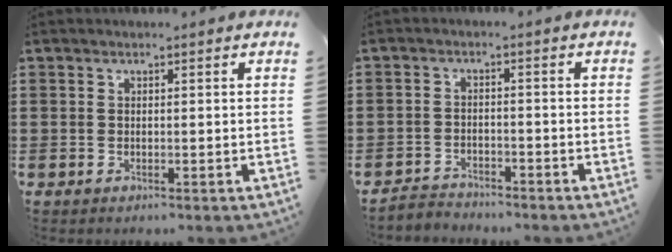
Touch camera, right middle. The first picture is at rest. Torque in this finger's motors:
{"motor_torque": [0.11, 0.02, -0.23, -0.21]}